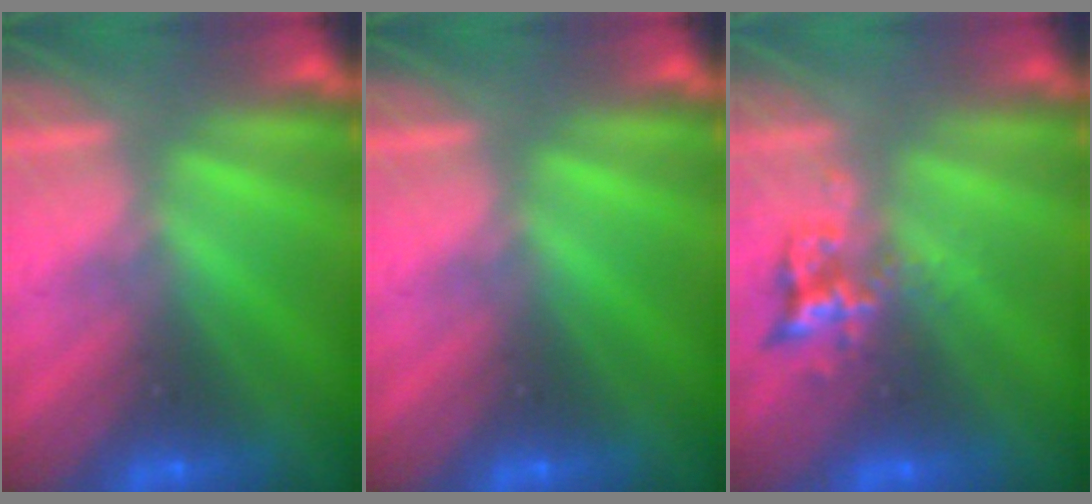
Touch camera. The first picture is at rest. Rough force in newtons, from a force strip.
{"total": 0.0}
{"total": 2.4}